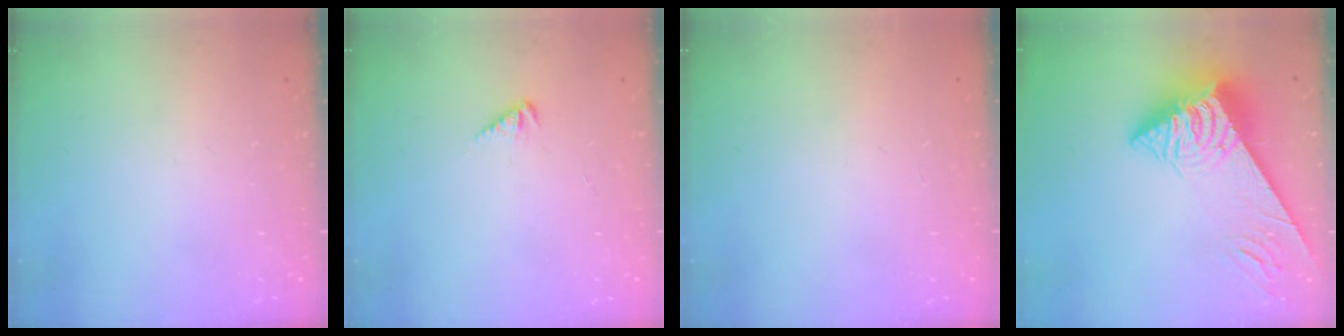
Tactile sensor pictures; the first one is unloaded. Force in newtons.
{"total": 1.9, "press": 1.9, "slide": 0.3}
{"total": 0.0}
{"total": 7.8, "press": 7.7, "slide": 0.8}